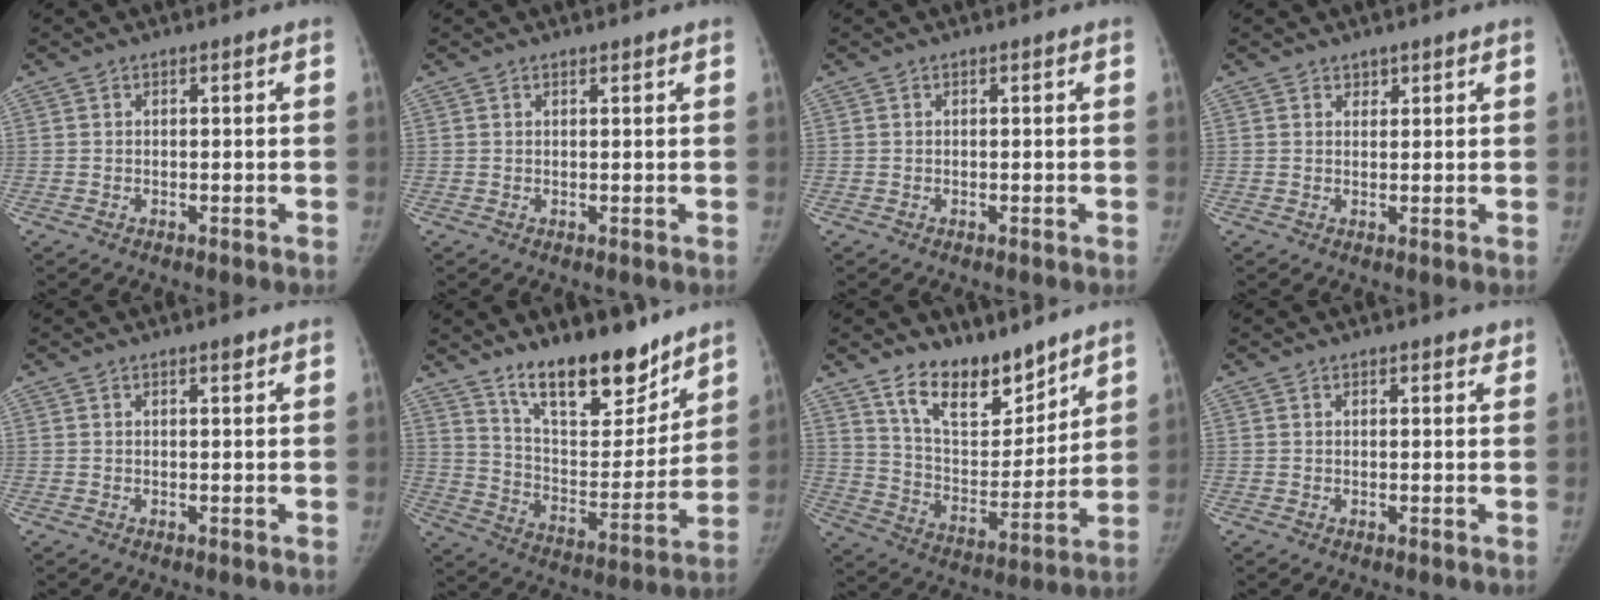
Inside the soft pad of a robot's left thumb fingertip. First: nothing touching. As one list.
[{"total": 0.7, "force": [0.6, 0.0, 0.2], "torque": [-0.006, -0.005, 0.012]}, {"total": 0.0}, {"total": 1.3, "force": [1.2, 0.7, 0.2], "torque": [0.010, -0.008, 0.016]}, {"total": 1.1, "force": [0.8, 0.1, 0.7], "torque": [-0.009, -0.005, 0.013]}, {"total": 18.9, "force": [14.4, 6.9, 10.1], "torque": [-0.110, -0.104, 0.240]}, {"total": 14.7, "force": [11.2, 6.4, 7.0], "torque": [-0.075, -0.082, 0.206]}, {"total": 2.1, "force": [1.8, 0.7, 0.8], "torque": [0.004, -0.004, 0.020]}]